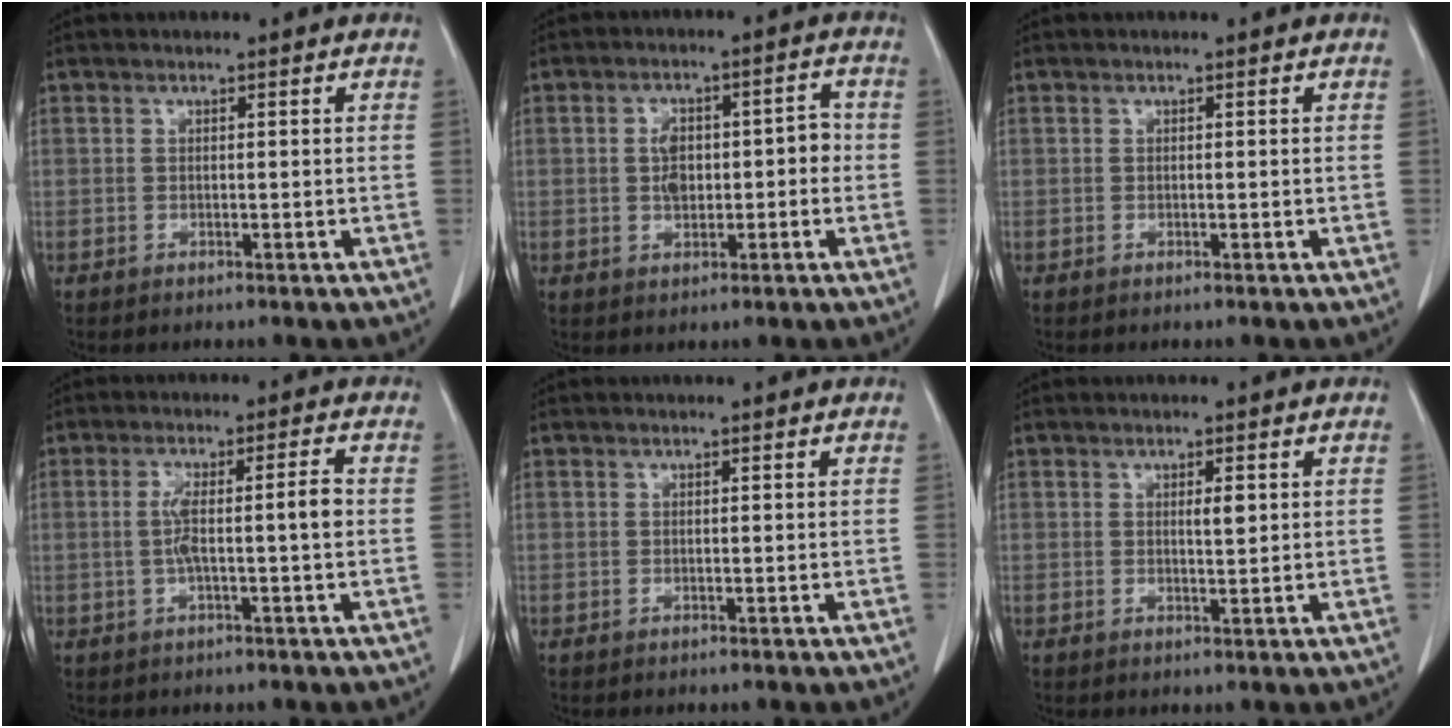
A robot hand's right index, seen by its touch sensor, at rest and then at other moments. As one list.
[{"total": 6.3, "force": [-0.4, 3.5, 5.2], "torque": [-0.082, 0.028, -0.002]}, {"total": 0.0}, {"total": 5.7, "force": [-0.5, 0.1, 5.7], "torque": [-0.107, 0.014, -0.006]}, {"total": 0.0}, {"total": 1.7, "force": [0.5, 0.4, 1.6], "torque": [-0.028, -0.002, 0.008]}]